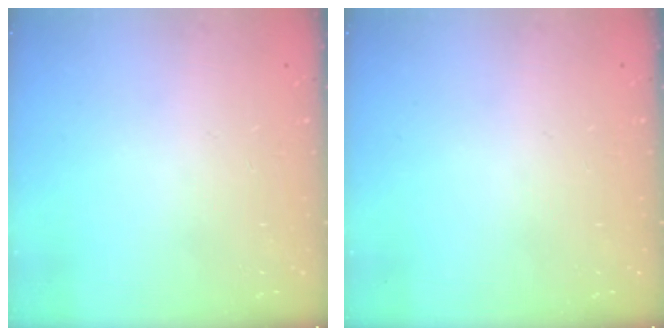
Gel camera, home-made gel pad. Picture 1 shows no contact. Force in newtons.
{"total": 0.0}